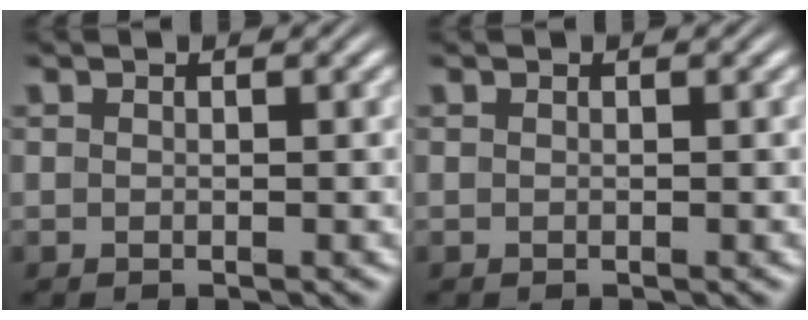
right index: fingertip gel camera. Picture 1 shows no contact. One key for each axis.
{"total": 0.0}